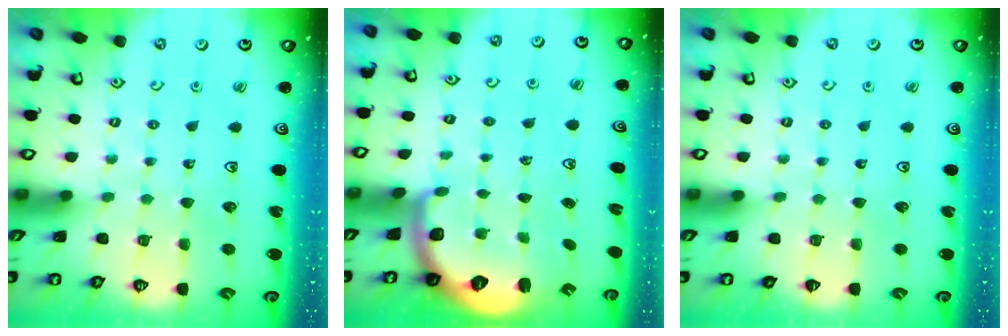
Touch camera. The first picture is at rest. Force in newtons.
{"total": 1.8, "press": 1.8, "slide": 0.5}
{"total": 0.0}